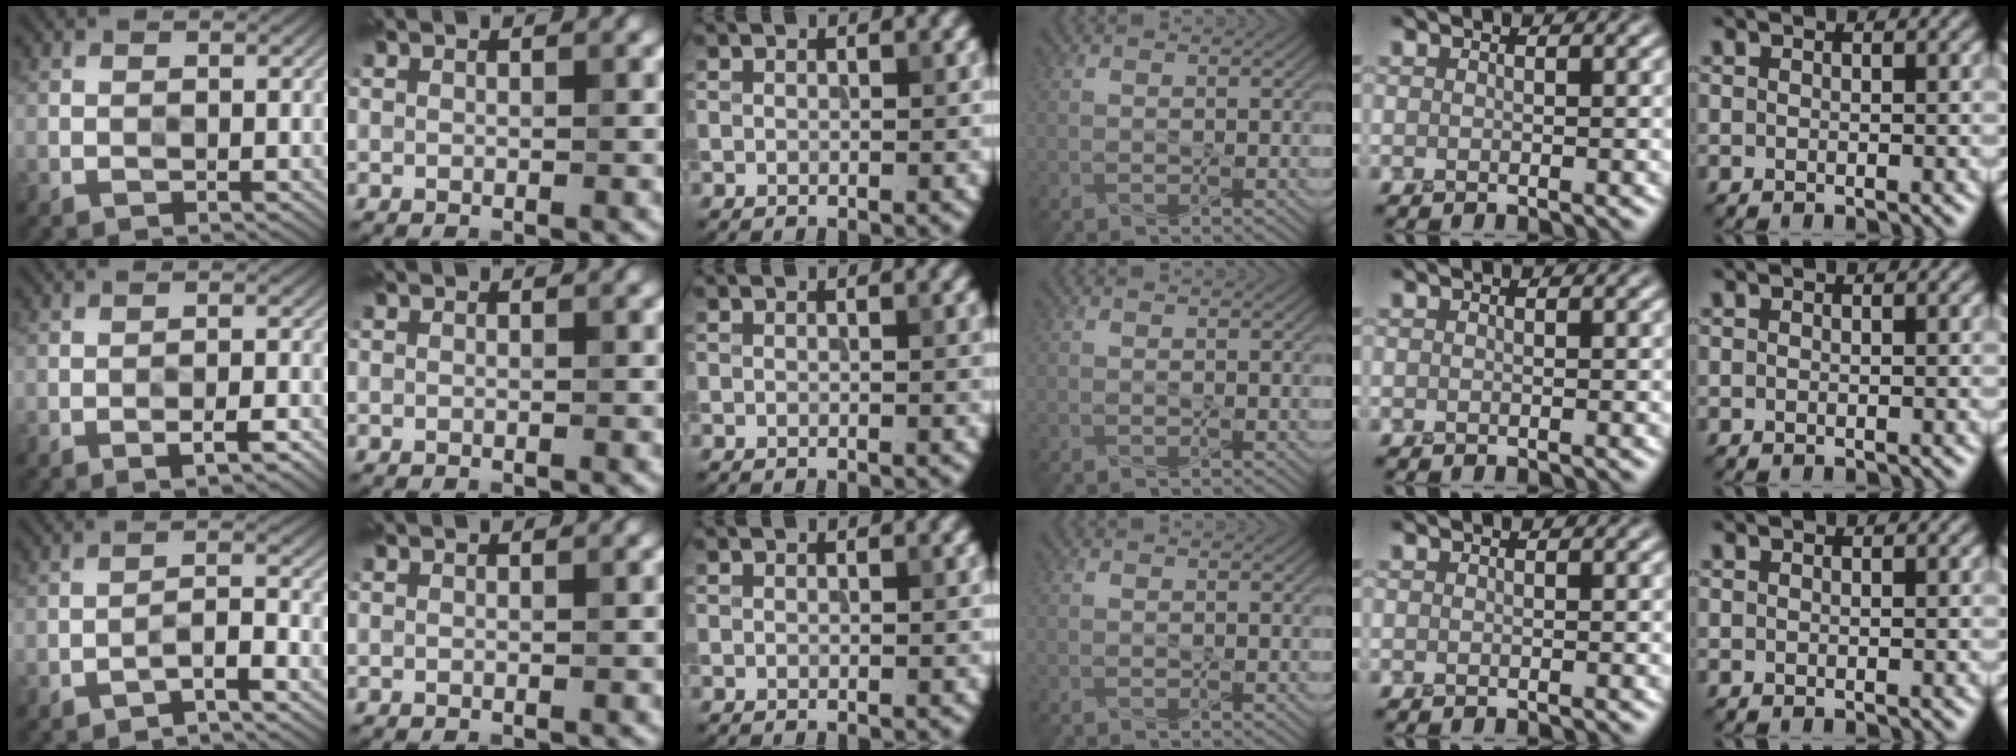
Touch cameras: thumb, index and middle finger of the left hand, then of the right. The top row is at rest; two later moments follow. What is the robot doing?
{"motion": "squeeze", "object": "air blower"}